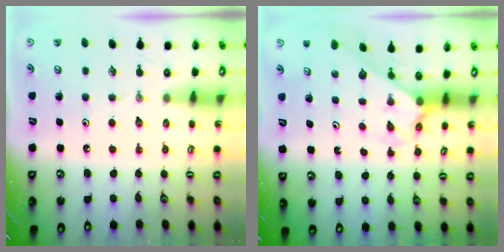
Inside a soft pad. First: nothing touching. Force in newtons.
{"total": 2.3, "press": 2.3, "slide": 0.2}